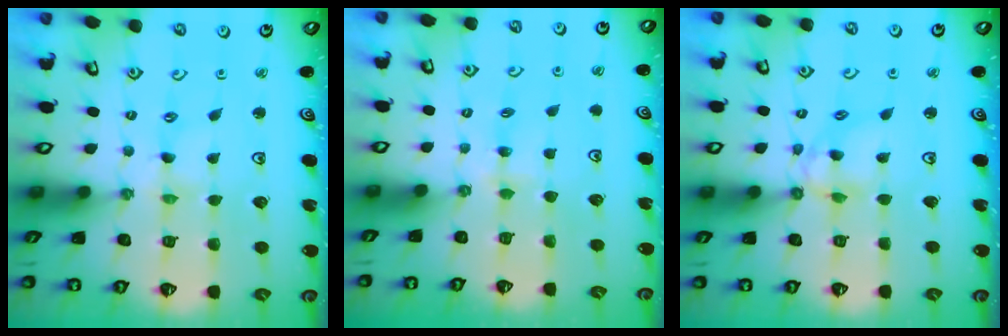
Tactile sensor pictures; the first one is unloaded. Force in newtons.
{"total": 3.6, "press": 3.6, "slide": 0.7}
{"total": 8.9, "press": 8.9, "slide": 0.7}